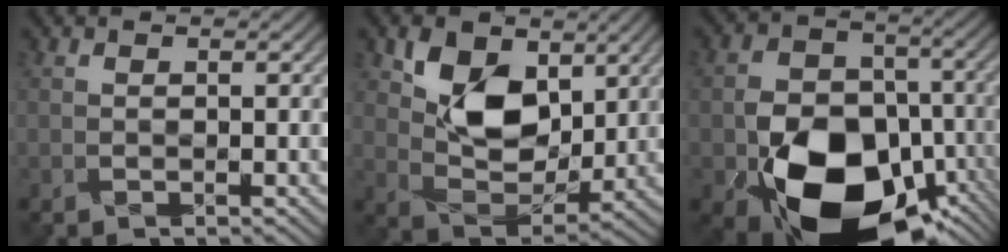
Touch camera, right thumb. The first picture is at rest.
{"total": 8.1, "force": [3.9, 5.4, 4.6], "torque": [-0.094, -0.018, 0.075]}
{"total": 15.2, "force": [-7.0, 10.3, 8.7], "torque": [-0.153, -0.041, -0.112]}